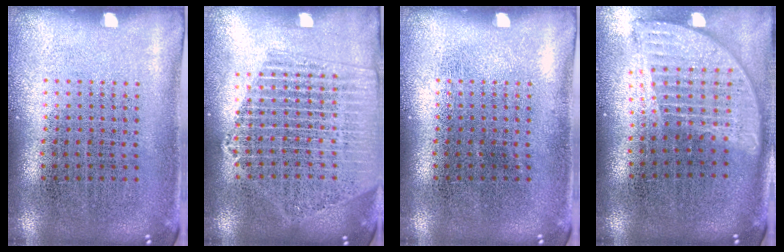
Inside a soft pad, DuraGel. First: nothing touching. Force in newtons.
{"total": 2.1, "press": 1.9, "slide": 0.9}
{"total": 0.0}
{"total": 1.9, "press": 1.5, "slide": 1.2}